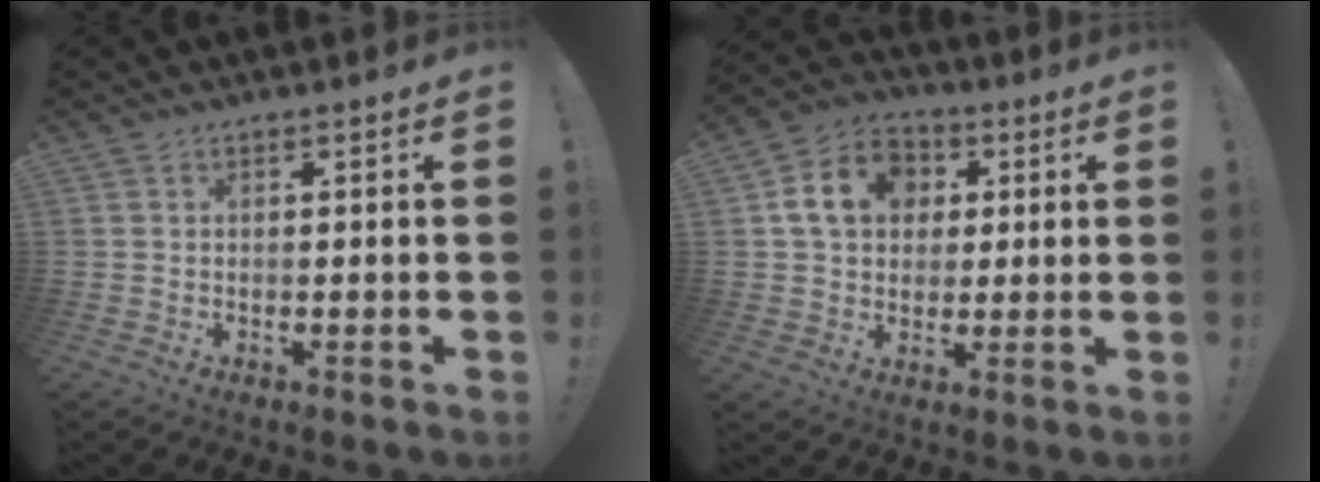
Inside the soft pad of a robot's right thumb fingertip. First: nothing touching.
{"total": 13.5, "force": [3.5, 10.9, 7.1], "torque": [-0.103, 0.005, 0.072]}